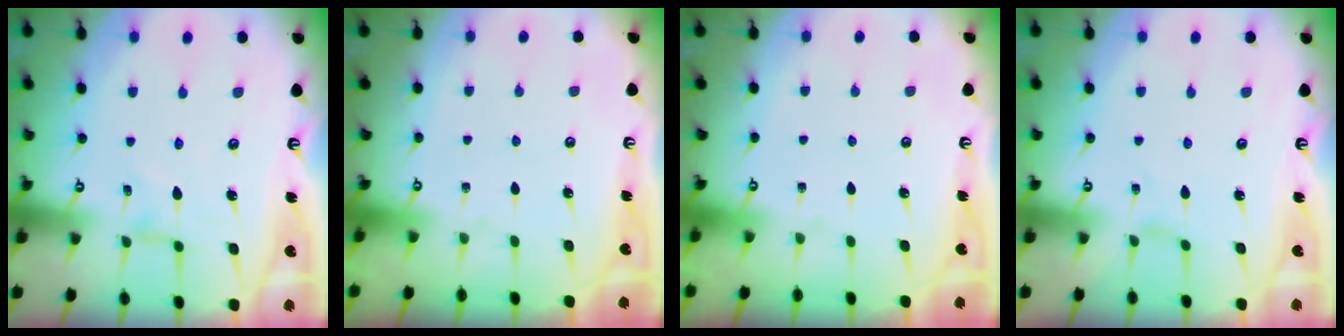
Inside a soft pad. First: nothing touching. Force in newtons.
{"total": 0.0}
{"total": 0.0}
{"total": 0.7, "press": 0.6, "slide": 0.2}